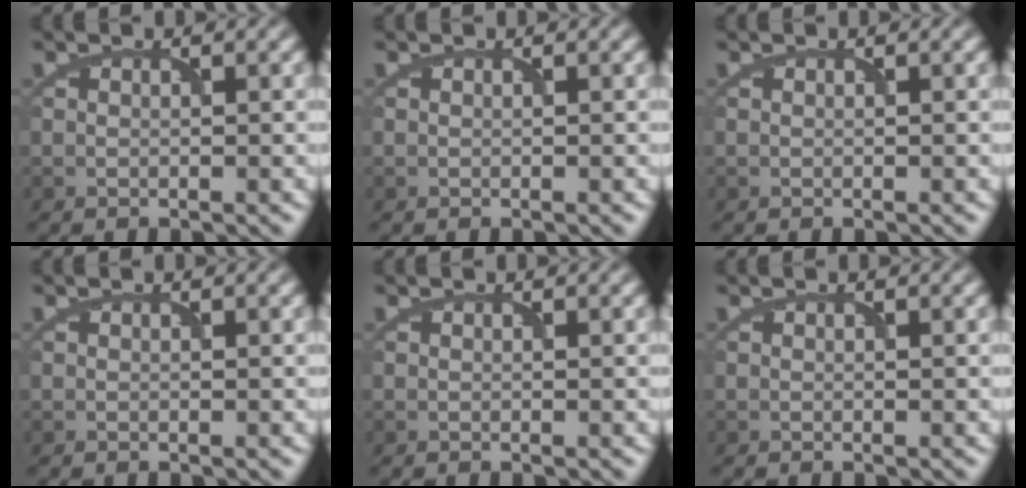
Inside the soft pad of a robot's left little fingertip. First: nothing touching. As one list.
[{"total": 0.0}, {"total": 0.0}, {"total": 0.0}, {"total": 0.0}, {"total": 0.0}]